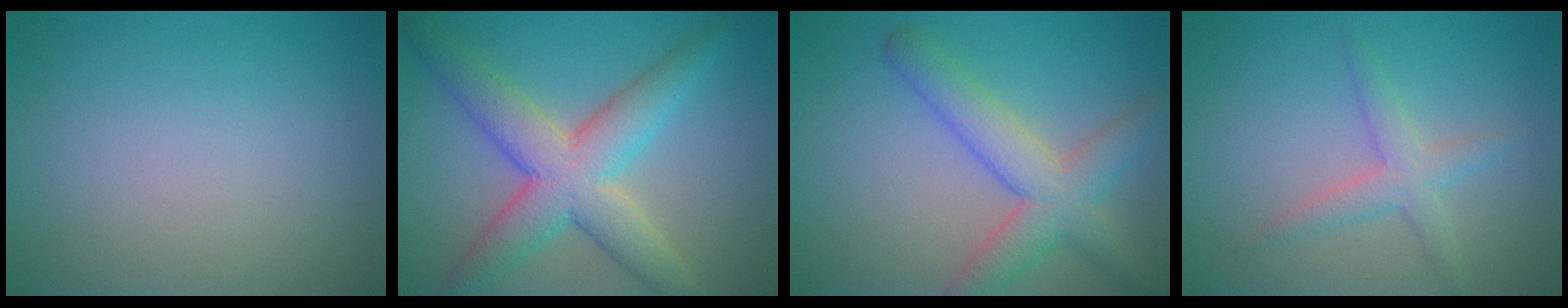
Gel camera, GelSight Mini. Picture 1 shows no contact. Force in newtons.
{"total": 7.5, "press": 7.5, "slide": 0.3}
{"total": 5.6, "press": 5.6, "slide": 0.3}
{"total": 2.5, "press": 2.5, "slide": 0.1}